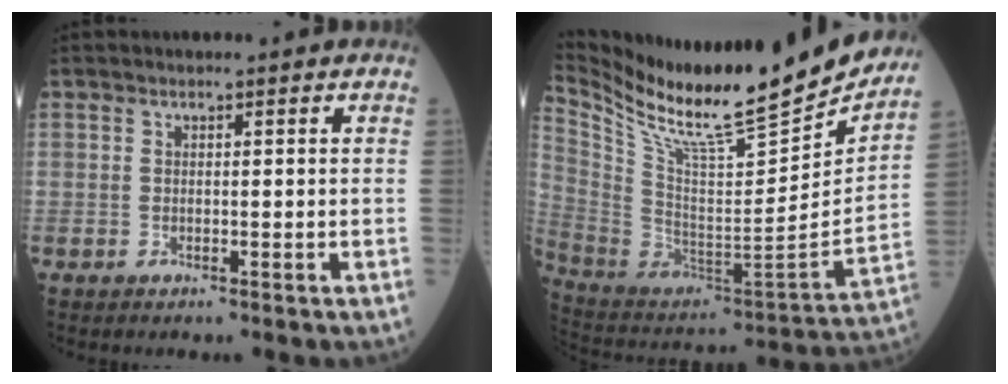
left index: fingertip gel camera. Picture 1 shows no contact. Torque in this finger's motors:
{"motor_torque": [-0.26, -0.63, 0.06, 0.05]}